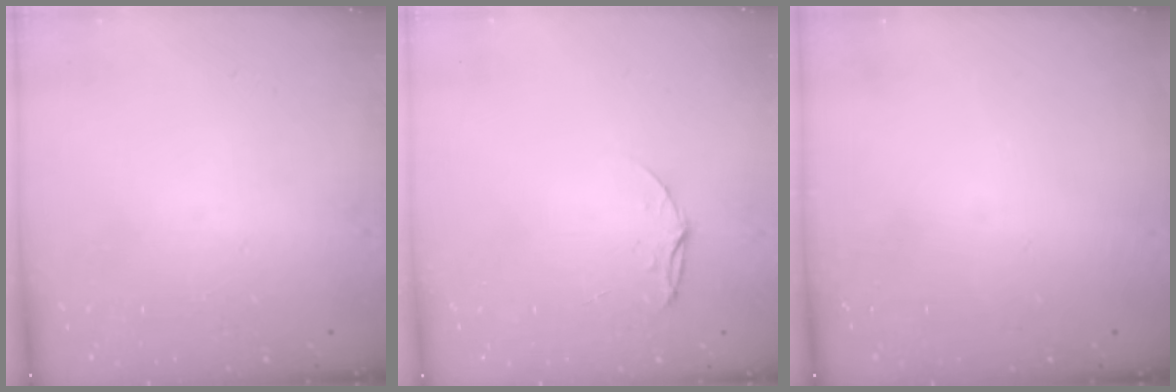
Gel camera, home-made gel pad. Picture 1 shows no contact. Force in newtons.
{"total": 4.4, "press": 4.4, "slide": 0.4}
{"total": 0.0}